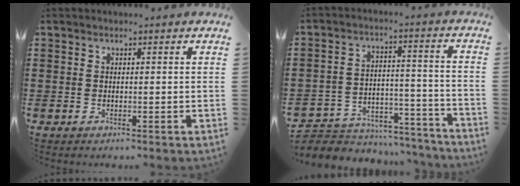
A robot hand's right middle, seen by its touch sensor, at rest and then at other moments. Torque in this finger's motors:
{"motor_torque": [2.14, 0.00, 0.10, 0.05]}